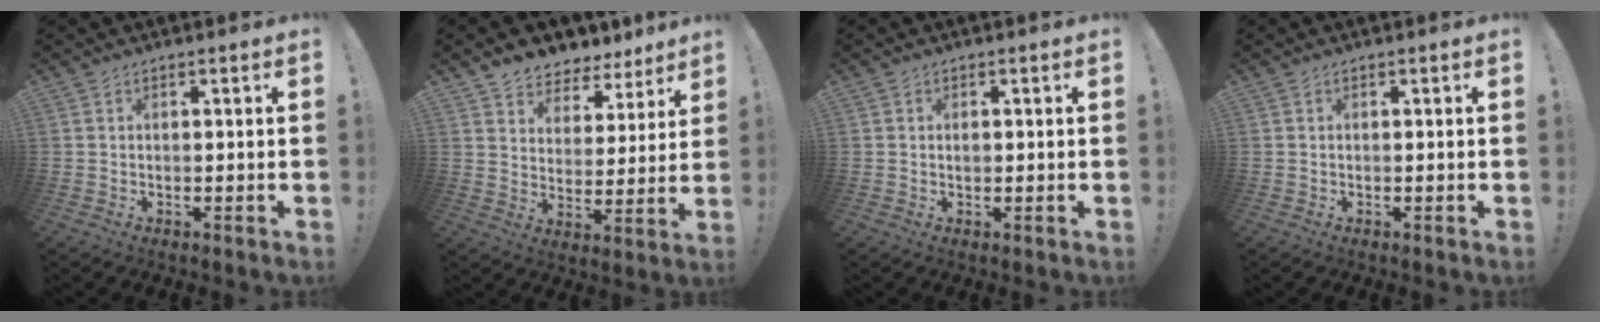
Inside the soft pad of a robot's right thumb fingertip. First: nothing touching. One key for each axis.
{"total": 6.8, "fx": 5.2, "fy": 4.2, "fz": 0.9, "tx": -0.013, "ty": -0.052, "tz": 0.101}
{"total": 0.8, "fx": -0.1, "fy": 0.6, "fz": 0.6, "tx": -0.006, "ty": -0.001, "tz": -0.003}
{"total": 0.0}